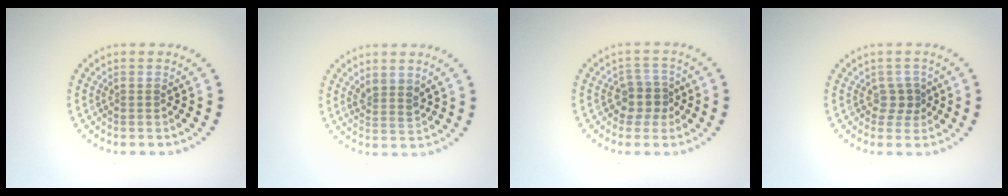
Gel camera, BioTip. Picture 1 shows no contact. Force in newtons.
{"total": 1.8, "press": 1.5, "slide": 1.1}
{"total": 2.5, "press": 2.1, "slide": 1.3}
{"total": 1.4, "press": 1.1, "slide": 0.8}